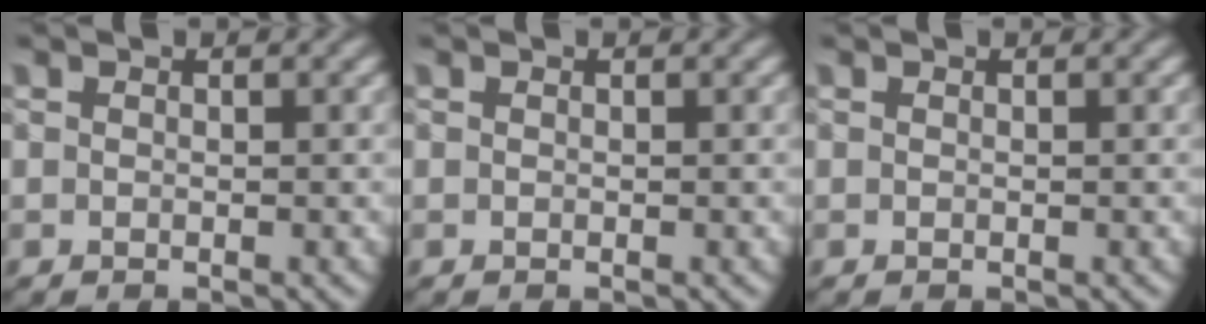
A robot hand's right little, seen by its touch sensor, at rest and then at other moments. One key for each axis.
{"total": 0.0}
{"total": 0.0}